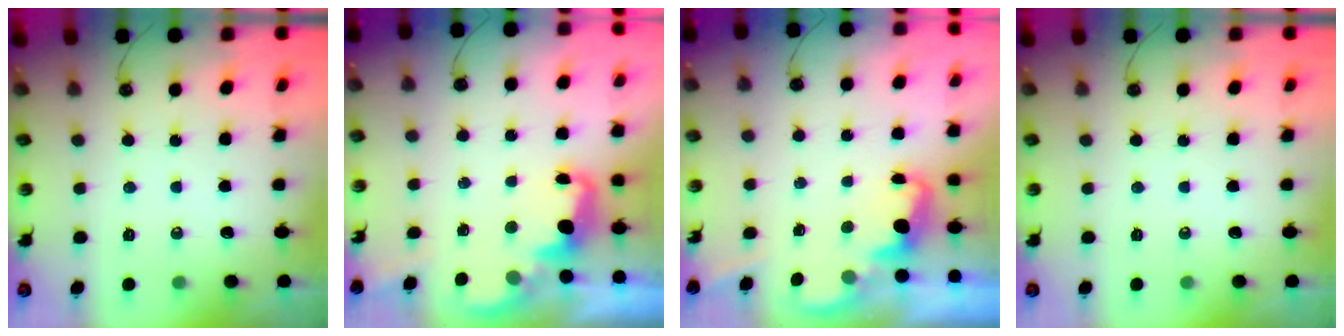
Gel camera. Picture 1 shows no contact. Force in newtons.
{"total": 2.8, "press": 2.7, "slide": 0.7}
{"total": 2.3, "press": 2.2, "slide": 0.5}
{"total": 0.0}